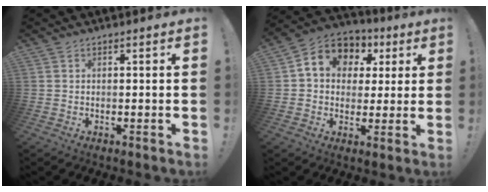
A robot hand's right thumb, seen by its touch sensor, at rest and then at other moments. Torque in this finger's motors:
{"motor_torque": [1.13, 2.34, 0.44, -0.04, 0.00]}